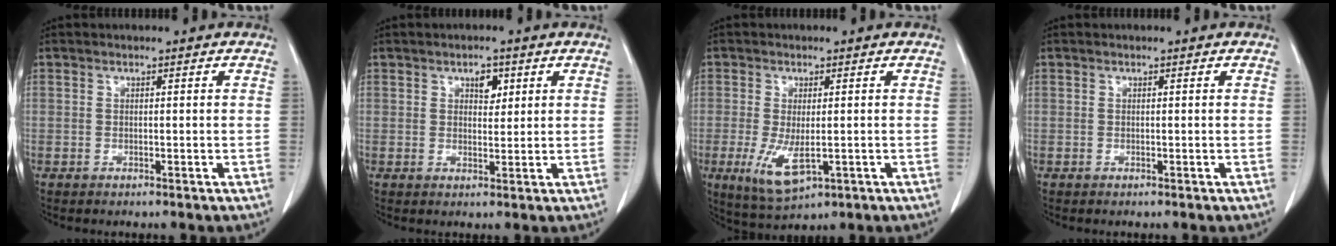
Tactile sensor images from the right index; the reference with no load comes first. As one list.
[{"total": 2.7, "force": [1.3, 1.5, 1.8], "torque": [-0.023, 0.001, 0.020]}, {"total": 6.5, "force": [-1.8, 2.3, 5.8], "torque": [-0.114, -0.019, -0.019]}, {"total": 0.0}]